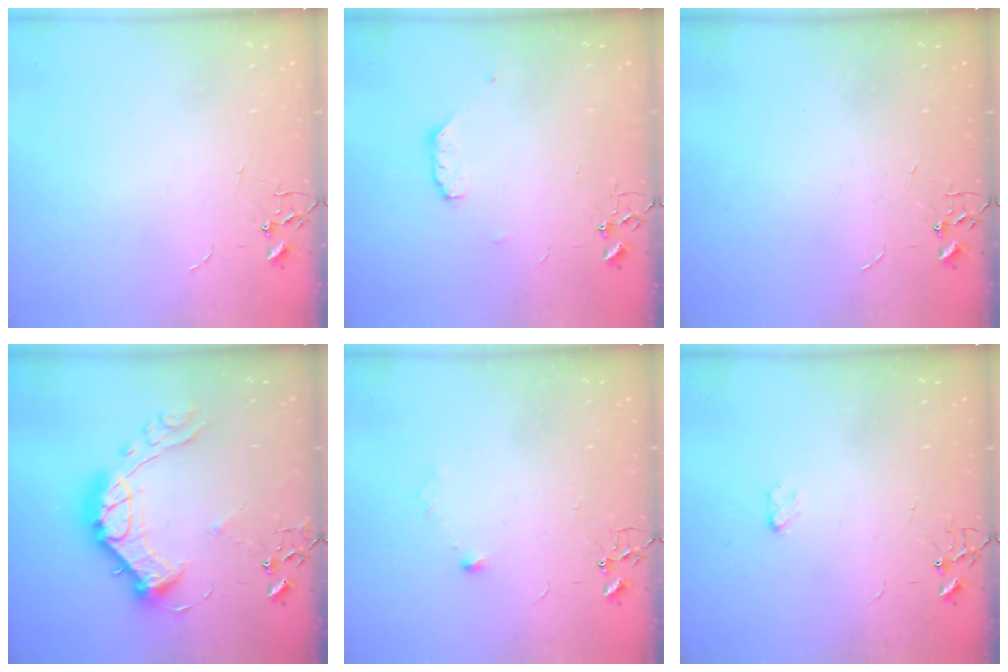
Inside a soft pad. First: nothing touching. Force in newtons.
{"total": 5.3, "press": 5.2, "slide": 1.0}
{"total": 0.0}
{"total": 20.0, "press": 19.9, "slide": 1.5}
{"total": 4.5, "press": 4.4, "slide": 0.9}
{"total": 2.9, "press": 2.9, "slide": 0.5}